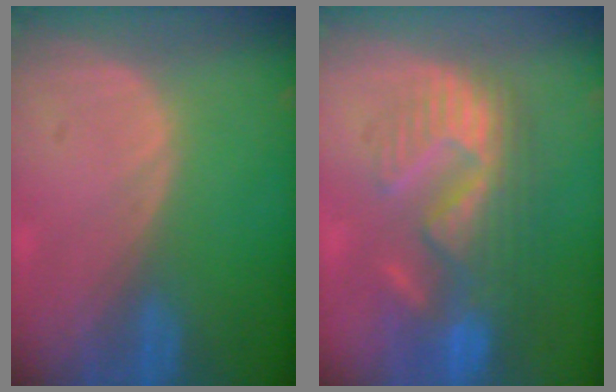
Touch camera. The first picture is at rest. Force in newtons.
{"total": 10.8, "press": 9.9, "slide": 4.3}